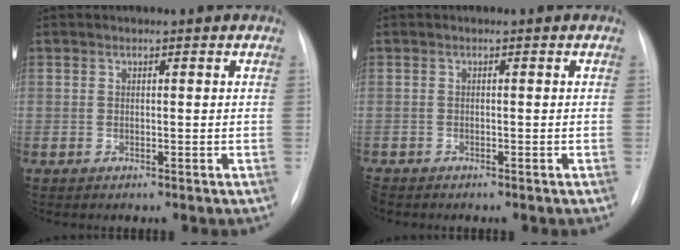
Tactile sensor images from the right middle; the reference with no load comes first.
{"total": 1.8, "force": [-1.6, 0.8, 0.4], "torque": [-0.009, -0.003, -0.024]}